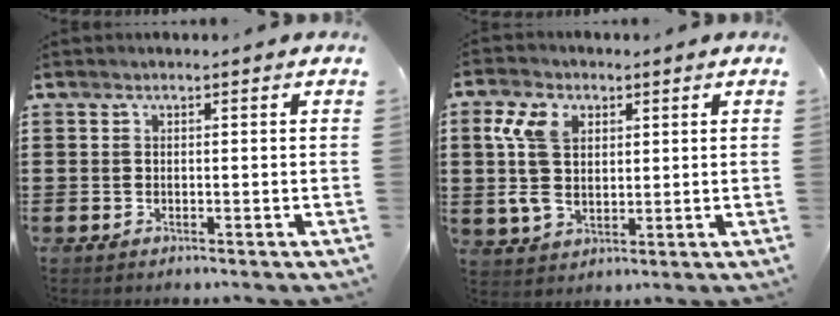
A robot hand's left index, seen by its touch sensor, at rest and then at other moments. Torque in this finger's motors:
{"motor_torque": [1.07, 1.07, 0.57, 0.17]}